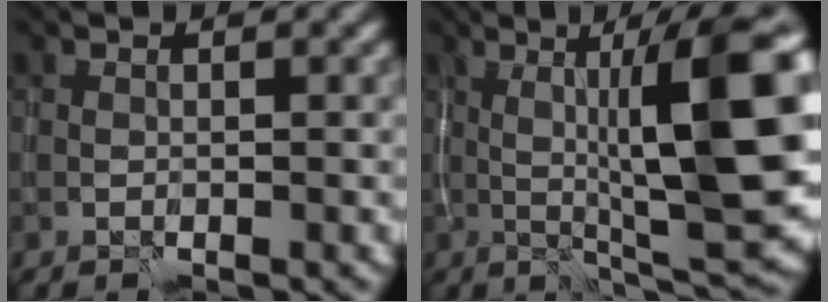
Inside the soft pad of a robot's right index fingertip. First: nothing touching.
{"total": 13.2, "force": [1.4, 2.4, 12.9], "torque": [-0.185, 0.009, 0.023]}